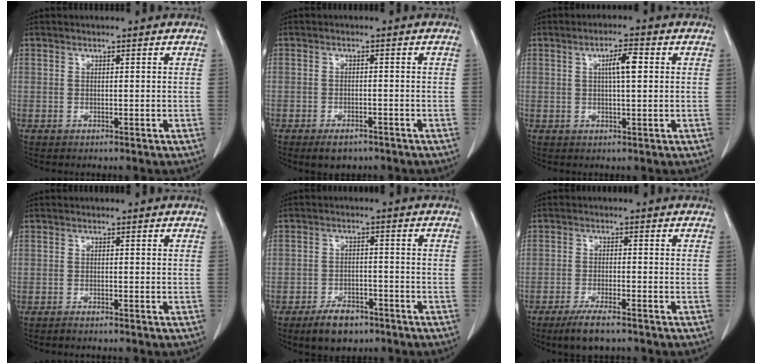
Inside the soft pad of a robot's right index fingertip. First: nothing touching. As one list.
[{"total": 3.2, "force": [-2.3, 1.5, 1.7], "torque": [-0.027, -0.001, -0.029]}, {"total": 4.2, "force": [0.9, 0.6, 4.1], "torque": [-0.069, 0.006, 0.013]}, {"total": 0.9, "force": [-0.8, 0.0, 0.4], "torque": [-0.009, -0.001, -0.014]}, {"total": 5.7, "force": [-4.0, 2.9, 2.8], "torque": [-0.048, 0.003, -0.063]}, {"total": 5.5, "force": [-4.1, 0.9, 3.6], "torque": [-0.068, -0.010, -0.069]}]